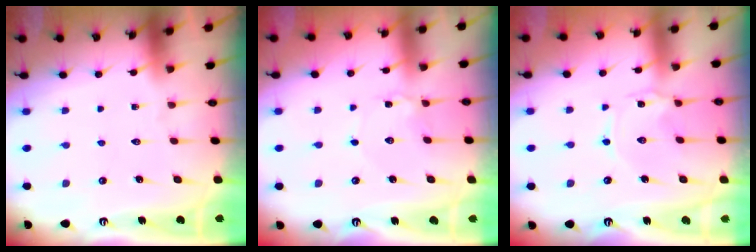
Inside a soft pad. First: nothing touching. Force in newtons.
{"total": 1.9, "press": 1.9, "slide": 0.2}
{"total": 1.3, "press": 1.2, "slide": 0.2}